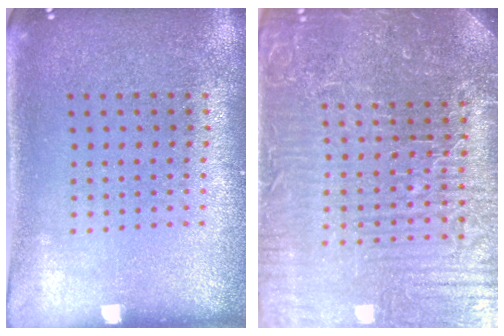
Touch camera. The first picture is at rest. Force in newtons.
{"total": 6.2, "press": 5.6, "slide": 2.5}